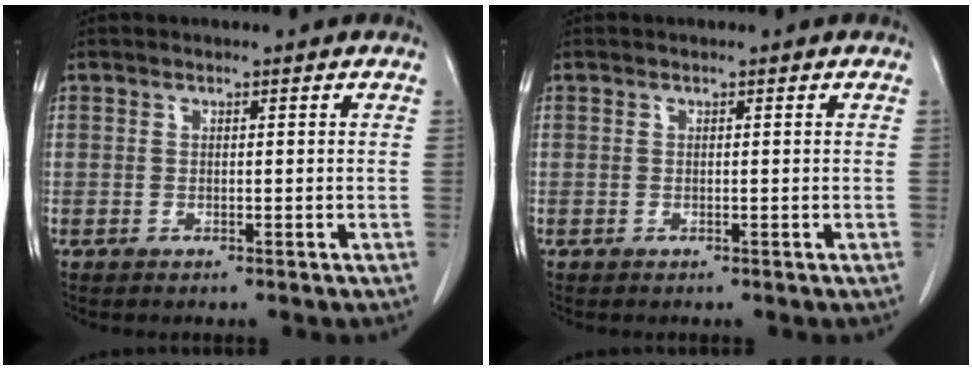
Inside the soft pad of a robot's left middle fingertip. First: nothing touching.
{"total": 0.0}